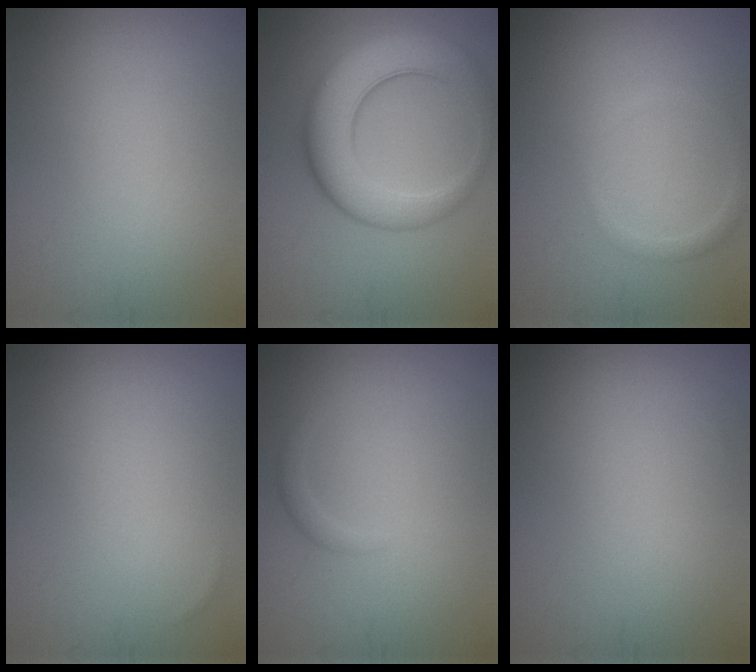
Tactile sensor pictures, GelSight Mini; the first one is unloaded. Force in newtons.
{"total": 8.1, "press": 8.1, "slide": 0.4}
{"total": 1.3, "press": 1.3, "slide": 0.0}
{"total": 0.0}
{"total": 0.9, "press": 0.9, "slide": 0.0}
{"total": 0.0}